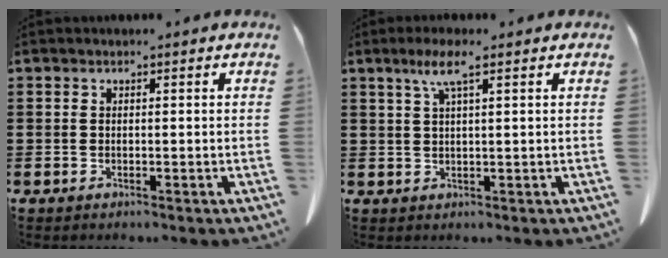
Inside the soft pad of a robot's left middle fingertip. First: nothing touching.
{"total": 4.1, "force": [2.2, 0.4, 3.4], "torque": [-0.074, 0.003, 0.037]}